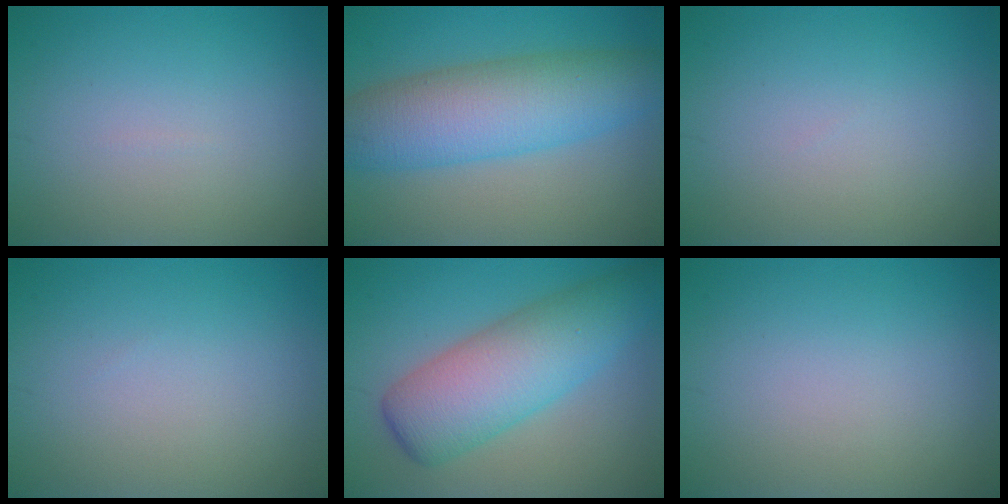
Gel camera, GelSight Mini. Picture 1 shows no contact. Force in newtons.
{"total": 8.6, "press": 8.6, "slide": 0.5}
{"total": 0.0}
{"total": 0.0}
{"total": 6.7, "press": 6.7, "slide": 0.1}
{"total": 0.0}